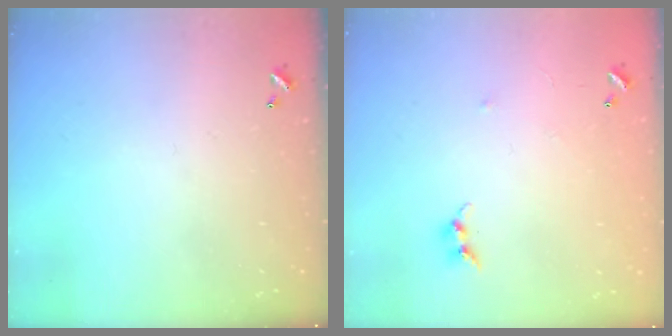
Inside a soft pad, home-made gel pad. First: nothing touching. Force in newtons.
{"total": 6.6, "press": 6.6, "slide": 0.8}